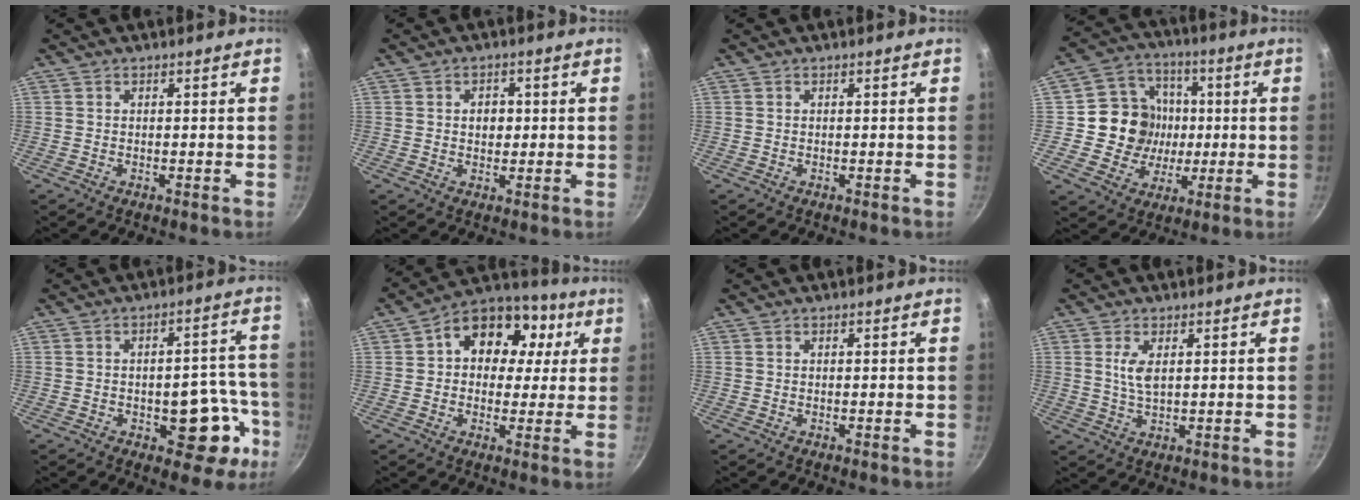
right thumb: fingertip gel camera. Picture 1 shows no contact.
{"total": 3.6, "force": [0.4, 2.8, 2.2], "torque": [-0.015, 0.002, 0.003]}
{"total": 0.0}
{"total": 13.6, "force": [0.2, 12.8, 4.8], "torque": [-0.045, 0.020, -0.003]}
{"total": 12.7, "force": [-4.6, 7.1, 9.5], "torque": [-0.049, 0.035, -0.056]}
{"total": 15.6, "force": [3.8, 11.9, 9.4], "torque": [-0.108, 0.023, 0.040]}
{"total": 0.0}
{"total": 3.9, "force": [1.1, 1.7, 3.3], "torque": [-0.063, -0.009, 0.022]}